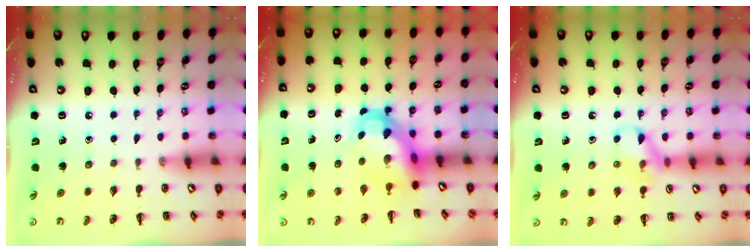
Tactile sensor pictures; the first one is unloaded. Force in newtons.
{"total": 5.5, "press": 5.3, "slide": 1.4}
{"total": 10.1, "press": 10.1, "slide": 0.8}